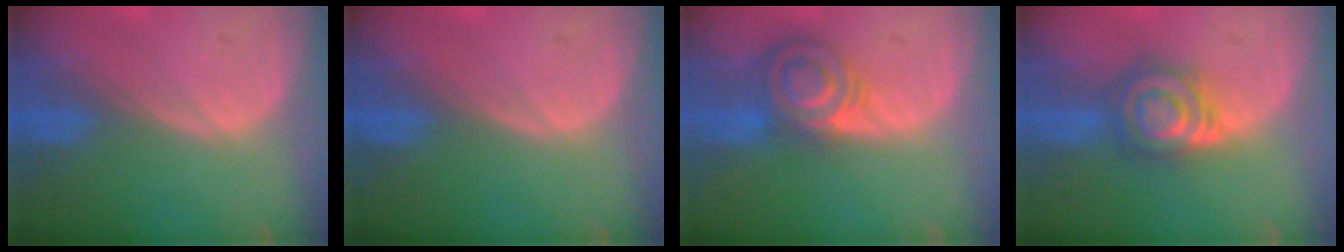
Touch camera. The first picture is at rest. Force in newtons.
{"total": 0.0}
{"total": 7.0, "press": 6.4, "slide": 2.8}
{"total": 6.6, "press": 6.4, "slide": 1.4}